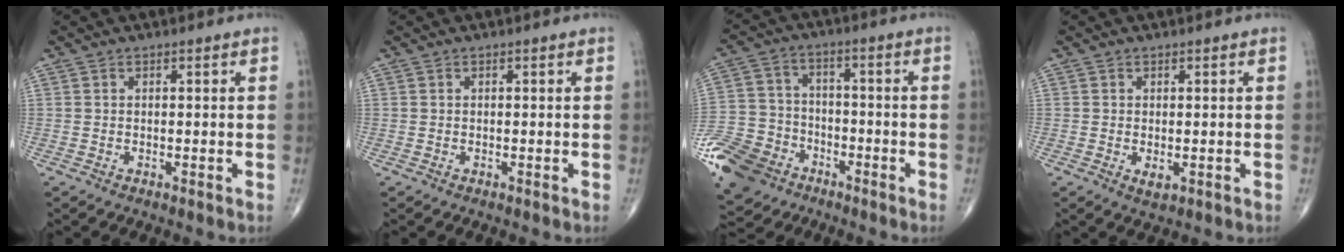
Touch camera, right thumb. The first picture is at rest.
{"total": 0.0}
{"total": 14.1, "force": [-8.2, 10.0, 5.5], "torque": [-0.109, 0.032, -0.154]}
{"total": 1.7, "force": [-0.3, 0.9, 1.4], "torque": [-0.021, -0.004, -0.001]}